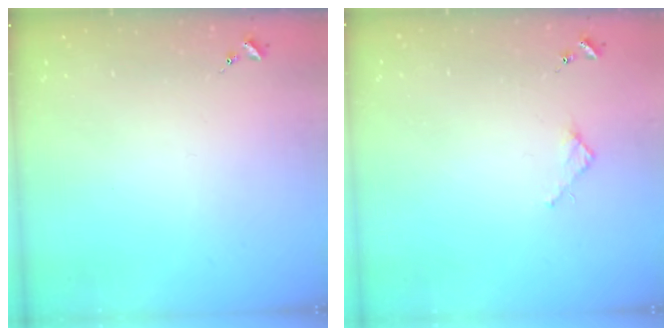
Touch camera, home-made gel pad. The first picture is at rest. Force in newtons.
{"total": 2.4, "press": 2.3, "slide": 0.3}